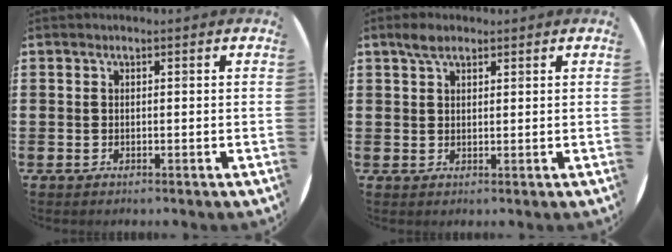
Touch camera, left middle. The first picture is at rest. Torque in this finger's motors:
{"motor_torque": [0.87, -0.61, -0.01, 0.00]}